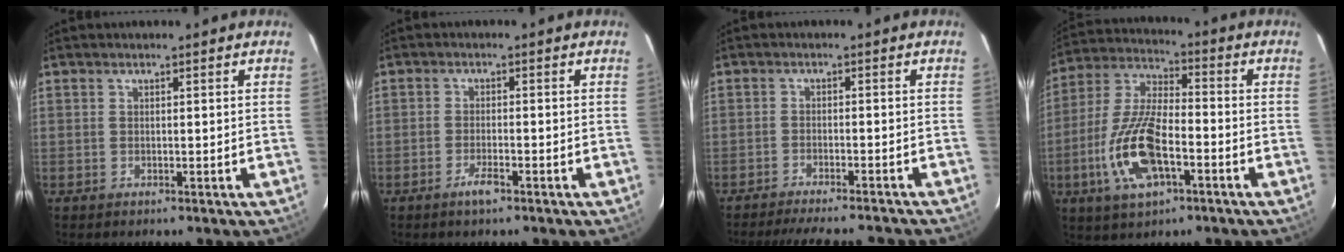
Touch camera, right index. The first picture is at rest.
{"total": 3.0, "force": [-2.0, 0.7, 2.1], "torque": [-0.049, -0.002, -0.039]}
{"total": 14.1, "force": [-12.7, 2.0, 5.6], "torque": [-0.115, -0.006, -0.177]}
{"total": 15.2, "force": [-5.3, 6.0, 12.9], "torque": [-0.281, -0.006, -0.100]}